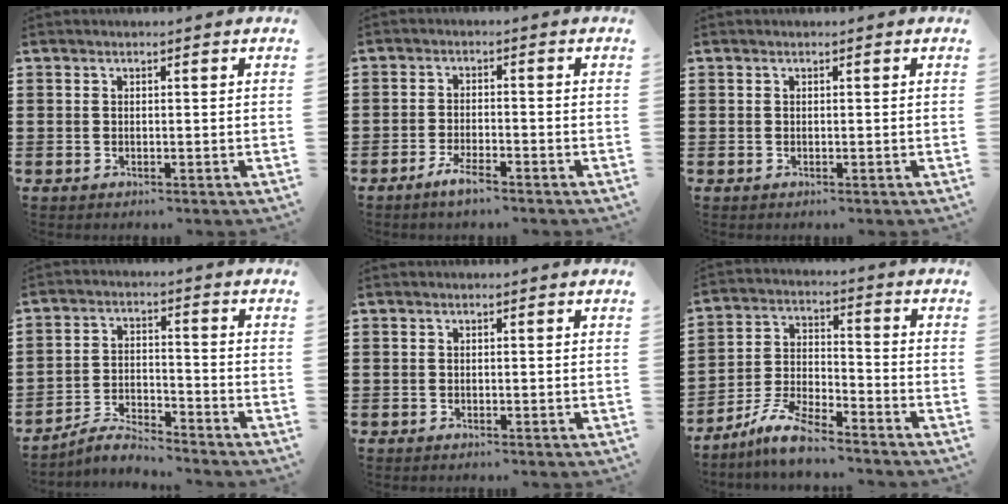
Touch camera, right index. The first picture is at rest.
{"total": 3.1, "force": [-2.4, 0.5, 1.8], "torque": [-0.037, 0.004, -0.047]}
{"total": 0.0}
{"total": 4.3, "force": [-4.2, 0.5, 0.9], "torque": [-0.025, 0.005, -0.087]}
{"total": 0.0}
{"total": 7.3, "force": [-6.4, 1.2, 3.4], "torque": [-0.089, 0.000, -0.129]}